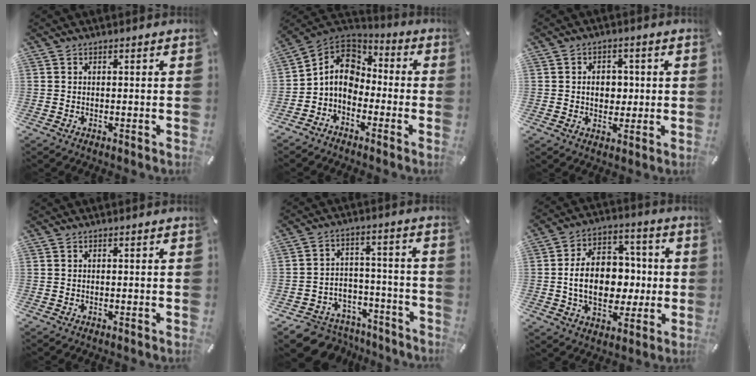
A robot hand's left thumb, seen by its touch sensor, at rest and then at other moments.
{"total": 9.1, "force": [-2.3, 7.5, 4.7], "torque": [-0.105, 0.024, -0.043]}
{"total": 5.7, "force": [0.1, 4.4, 3.6], "torque": [-0.041, -0.003, -0.006]}
{"total": 0.0}
{"total": 7.5, "force": [-4.9, 5.6, 1.0], "torque": [-0.008, 0.031, -0.083]}
{"total": 15.7, "force": [-1.1, 11.6, 10.6], "torque": [-0.193, 0.010, -0.015]}